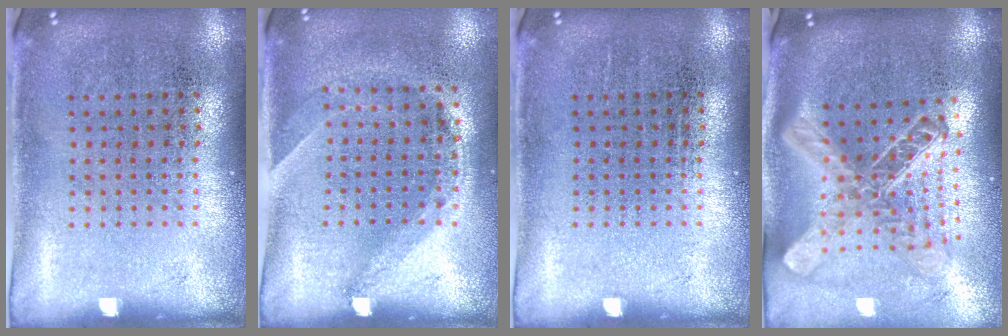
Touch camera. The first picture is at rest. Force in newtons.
{"total": 1.4, "press": 1.1, "slide": 0.9}
{"total": 0.0}
{"total": 2.6, "press": 1.9, "slide": 1.8}